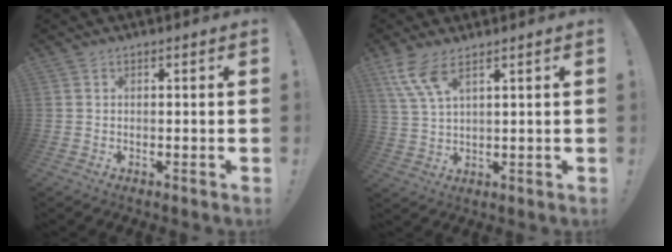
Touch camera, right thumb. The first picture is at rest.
{"total": 8.0, "force": [5.2, 2.2, 5.7], "torque": [-0.117, -0.019, 0.100]}